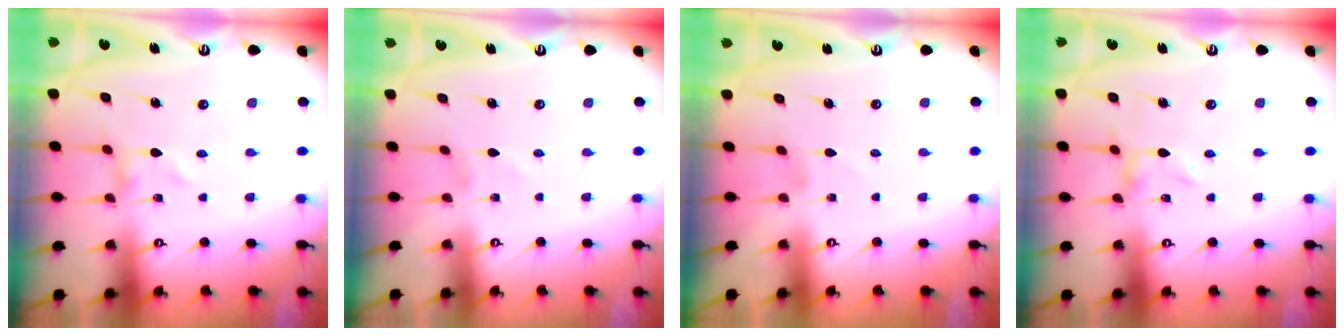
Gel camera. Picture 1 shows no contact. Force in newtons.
{"total": 1.4, "press": 1.4, "slide": 0.2}
{"total": 0.0}
{"total": 0.0}